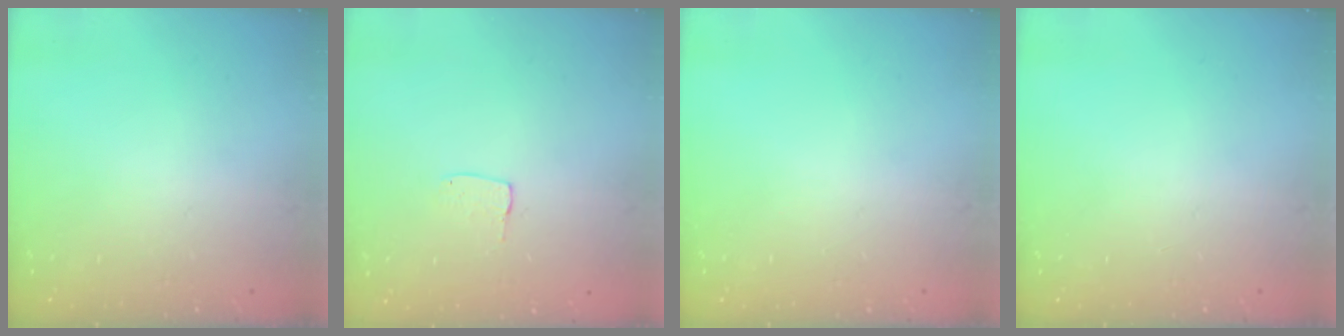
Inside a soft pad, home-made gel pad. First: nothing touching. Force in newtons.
{"total": 3.4, "press": 3.4, "slide": 0.2}
{"total": 0.0}
{"total": 0.0}